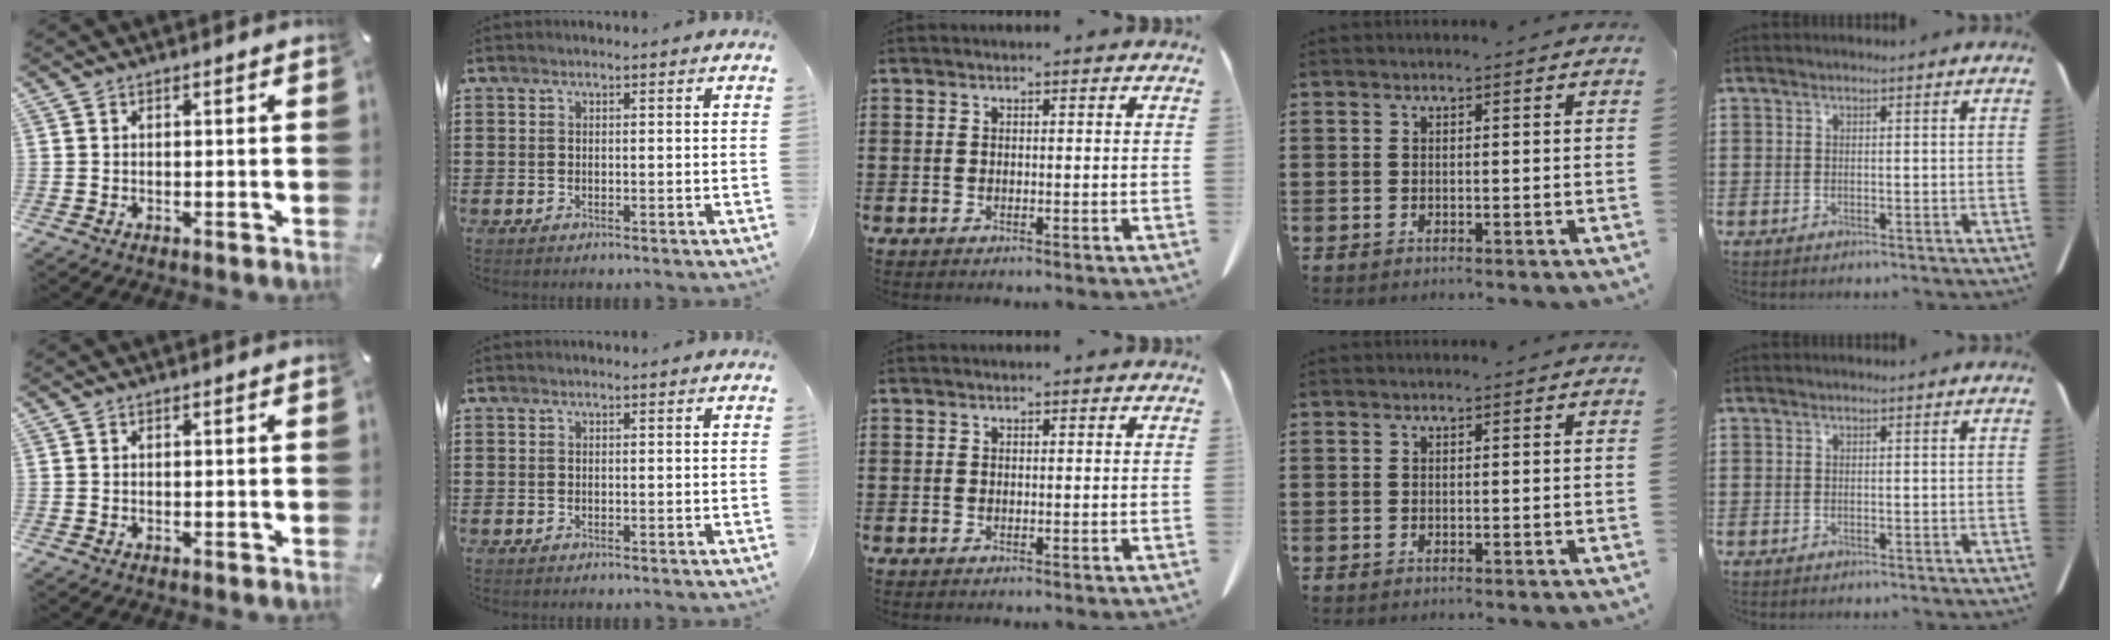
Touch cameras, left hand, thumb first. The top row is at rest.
{}